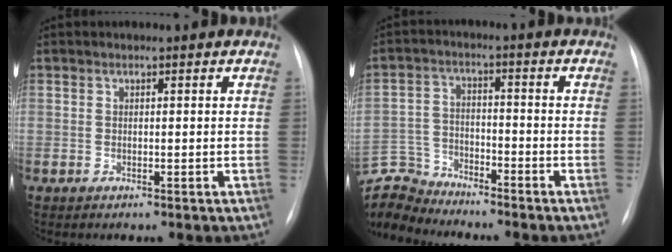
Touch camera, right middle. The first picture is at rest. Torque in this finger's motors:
{"motor_torque": [0.04, -0.05, 0.02, 0.00]}